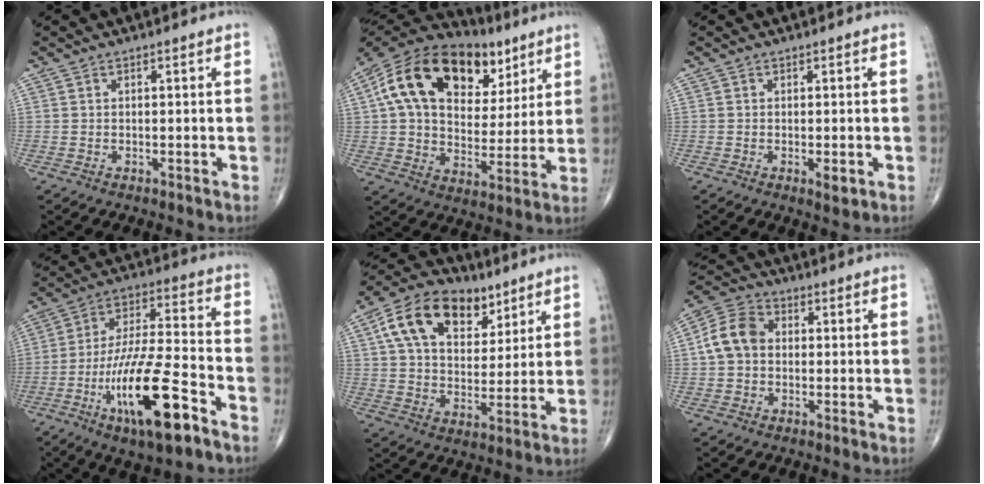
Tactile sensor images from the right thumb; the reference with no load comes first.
{"total": 25.7, "force": [10.6, 15.9, 17.2], "torque": [-0.277, 0.016, 0.175]}
{"total": 1.9, "force": [-0.6, 0.7, 1.7], "torque": [-0.026, -0.005, -0.007]}
{"total": 19.5, "force": [-9.3, 5.2, 16.3], "torque": [-0.312, 0.046, -0.156]}
{"total": 17.5, "force": [8.1, 11.0, 10.9], "torque": [-0.159, -0.010, 0.139]}
{"total": 8.6, "force": [0.4, 6.7, 5.3], "torque": [-0.095, 0.026, -0.004]}